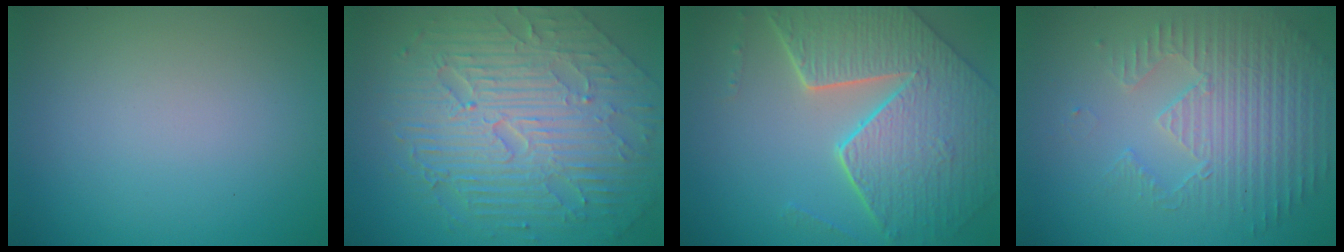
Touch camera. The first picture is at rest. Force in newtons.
{"total": 10.3, "press": 6.8, "slide": 7.7}
{"total": 8.8, "press": 6.3, "slide": 6.2}
{"total": 3.8, "press": 3.6, "slide": 1.1}